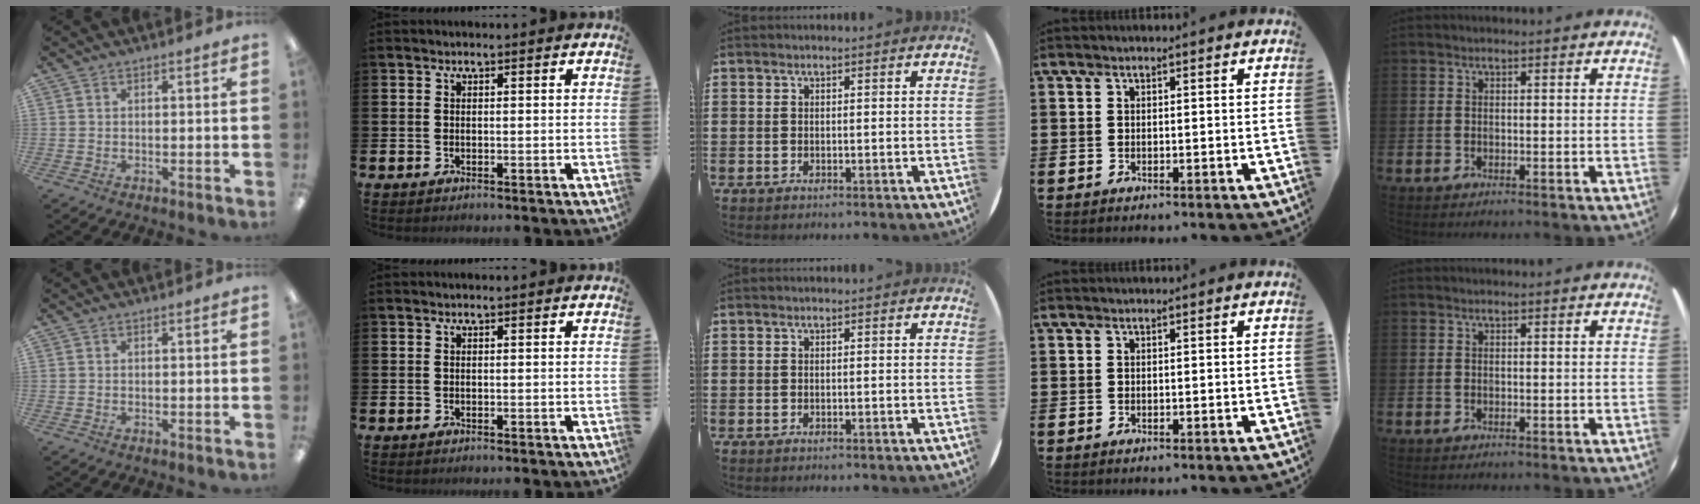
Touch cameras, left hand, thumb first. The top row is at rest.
{}